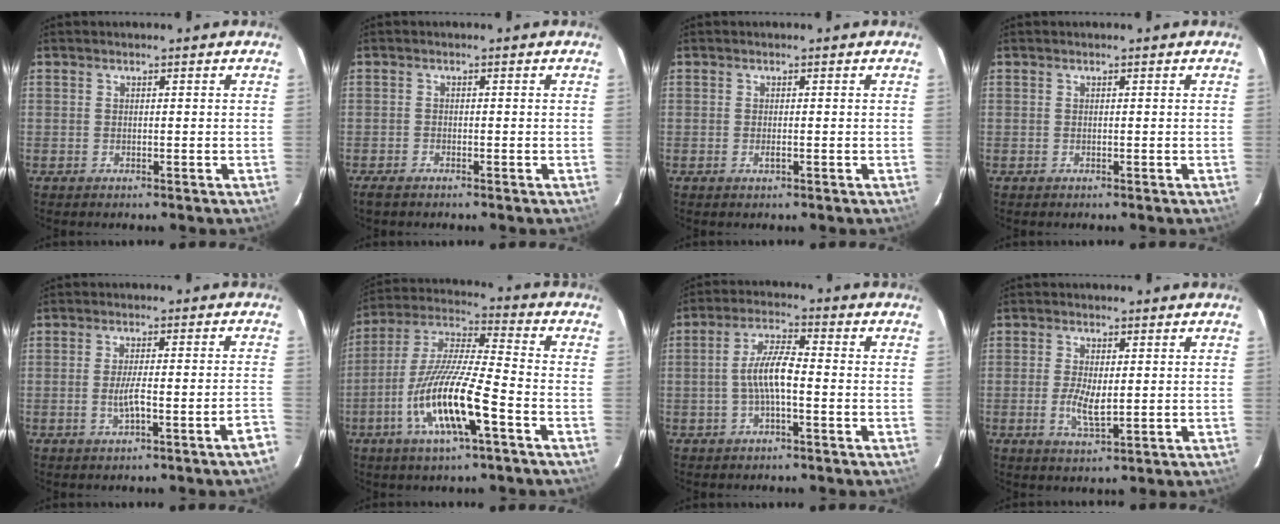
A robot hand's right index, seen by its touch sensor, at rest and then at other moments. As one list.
[{"total": 1.9, "force": [-1.6, 0.6, 0.8], "torque": [-0.025, -0.005, -0.033]}, {"total": 0.8, "force": [-0.3, 0.1, 0.7], "torque": [-0.012, -0.002, -0.005]}, {"total": 0.0}, {"total": 6.0, "force": [-3.1, -0.5, 5.1], "torque": [-0.081, -0.008, -0.045]}, {"total": 15.4, "force": [-6.5, 2.1, 13.9], "torque": [-0.281, -0.013, -0.130]}, {"total": 6.5, "force": [-1.5, 1.4, 6.1], "torque": [-0.125, 0.011, -0.027]}, {"total": 4.7, "force": [-0.5, 1.8, 4.3], "torque": [-0.087, -0.010, -0.009]}]